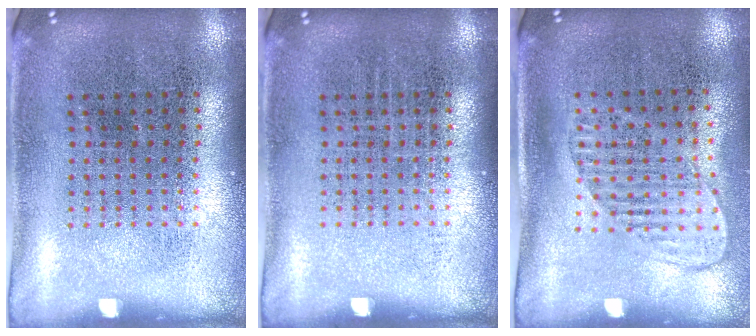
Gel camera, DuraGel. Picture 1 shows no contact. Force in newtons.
{"total": 0.0}
{"total": 1.4, "press": 1.2, "slide": 0.8}